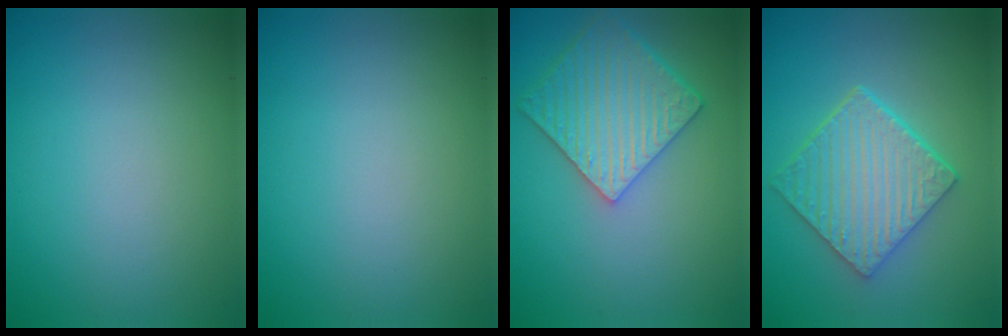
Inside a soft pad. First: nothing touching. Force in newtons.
{"total": 0.0}
{"total": 5.9, "press": 5.0, "slide": 3.1}
{"total": 5.6, "press": 4.5, "slide": 3.4}